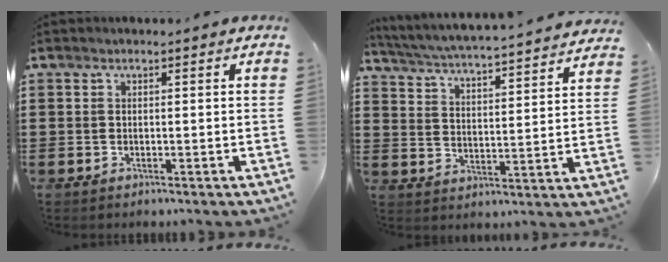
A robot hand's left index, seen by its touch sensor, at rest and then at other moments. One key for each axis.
{"total": 4.4, "fx": 4.2, "fy": -0.7, "fz": 1.2, "tx": -0.046, "ty": -0.039, "tz": 0.064}